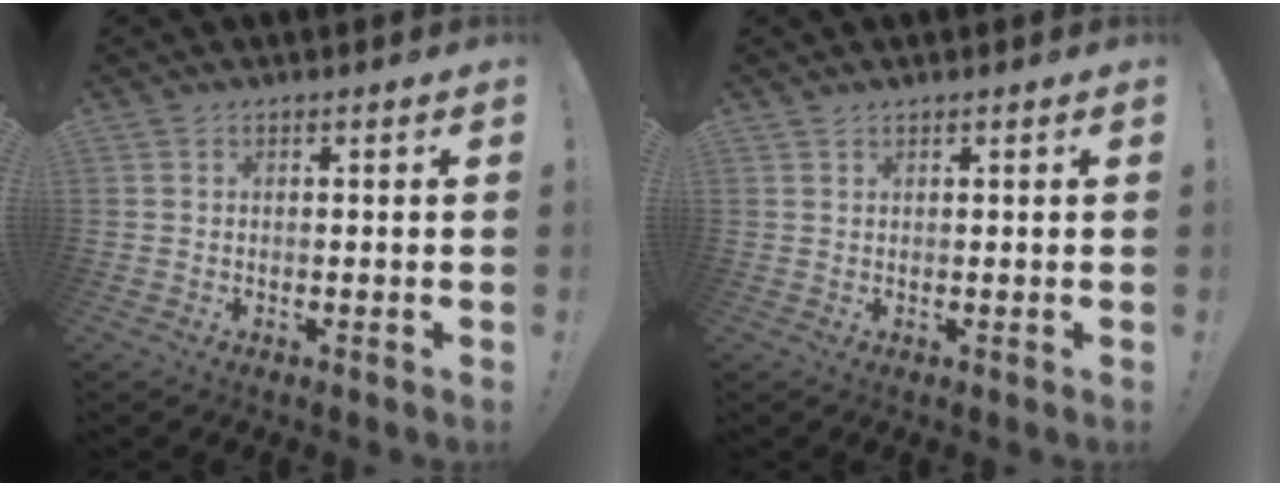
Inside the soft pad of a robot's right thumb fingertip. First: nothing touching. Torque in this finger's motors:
{"motor_torque": [0.00, -0.56, -0.16, 0.35, -0.05]}